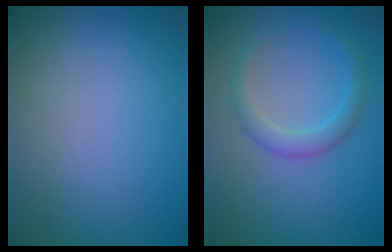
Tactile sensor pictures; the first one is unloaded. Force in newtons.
{"total": 2.4, "press": 2.4, "slide": 0.0}